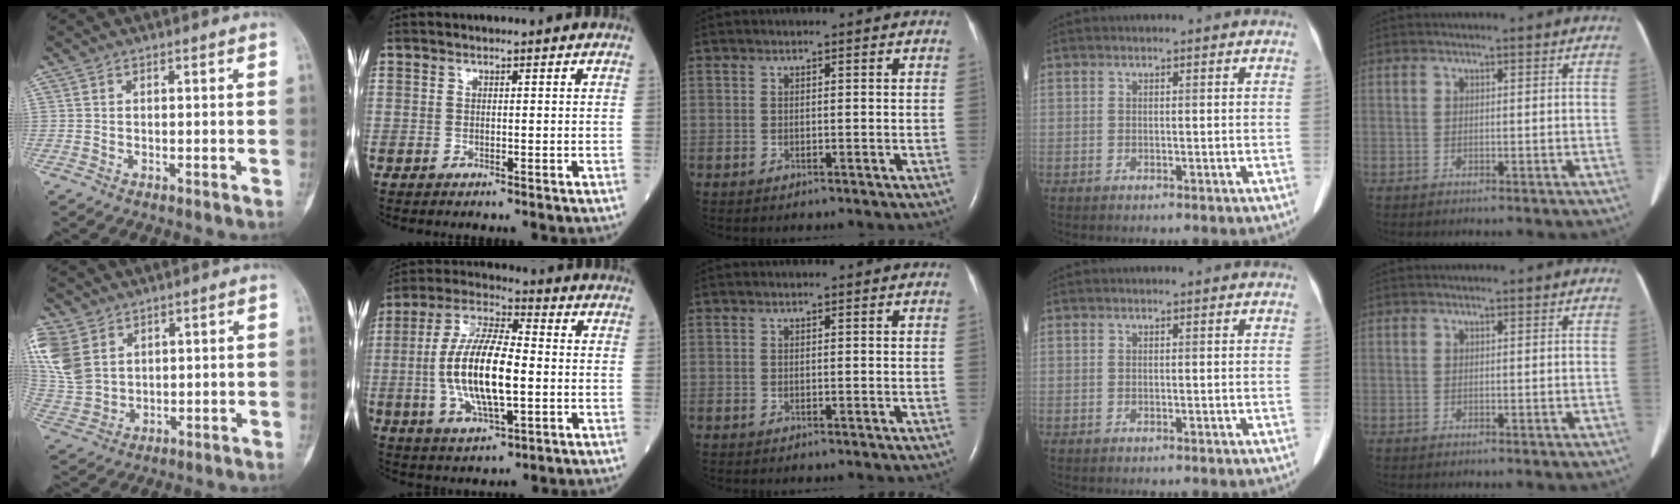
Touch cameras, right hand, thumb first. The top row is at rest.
{"thumb": {"total": 14.2, "force": [5.6, 10.6, 7.7], "torque": [-0.192, -0.003, 0.124]}, "index": {"total": 14.6, "force": [-1.5, 4.3, 13.9], "torque": [-0.284, 0.002, -0.026]}}